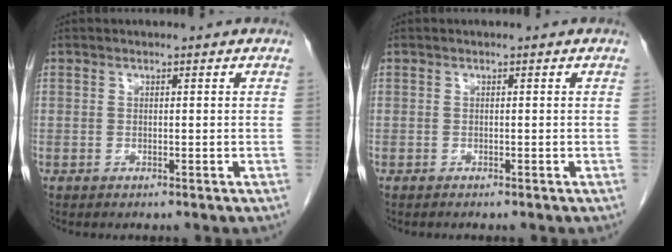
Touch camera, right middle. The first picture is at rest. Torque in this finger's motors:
{"motor_torque": [0.24, -0.06, 0.03, 0.01]}